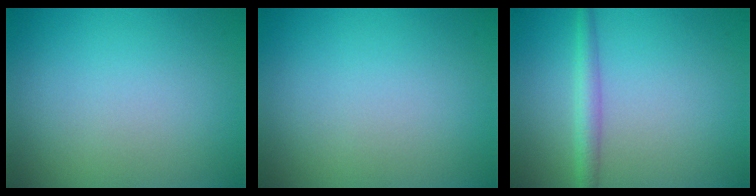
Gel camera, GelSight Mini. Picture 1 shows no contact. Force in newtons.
{"total": 0.0}
{"total": 2.3, "press": 2.3, "slide": 0.1}